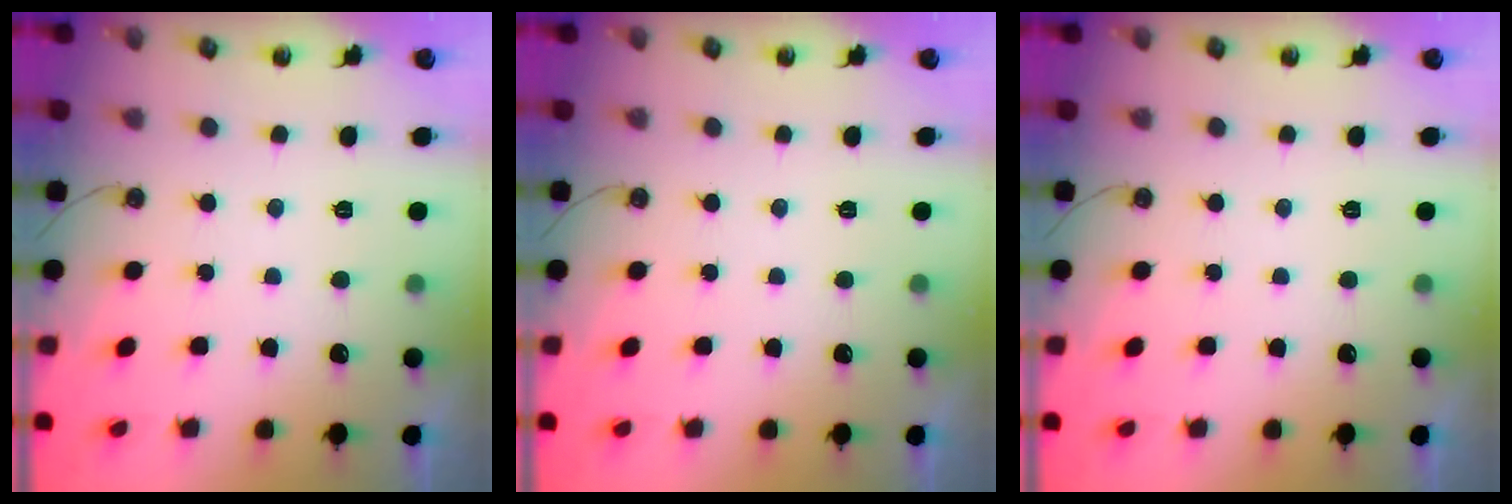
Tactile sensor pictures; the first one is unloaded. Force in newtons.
{"total": 0.0}
{"total": 0.0}